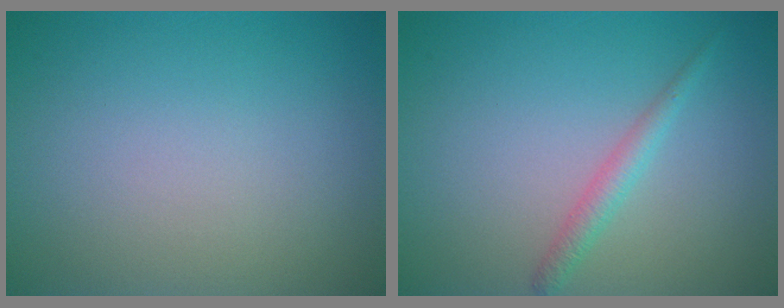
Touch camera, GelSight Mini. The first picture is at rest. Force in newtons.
{"total": 1.6, "press": 1.6, "slide": 0.0}